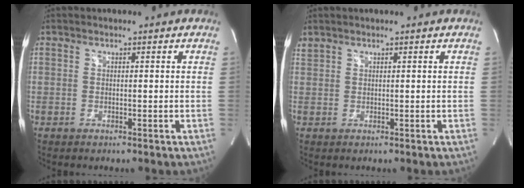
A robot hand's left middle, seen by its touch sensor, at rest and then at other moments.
{"total": 0.9, "force": [0.9, 0.2, 0.0], "torque": [-0.011, 0.012, 0.025]}